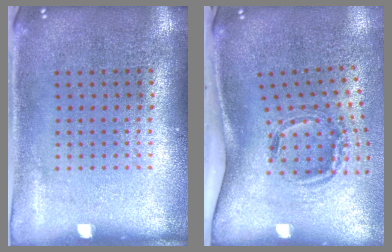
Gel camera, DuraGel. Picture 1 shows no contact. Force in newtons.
{"total": 1.9, "press": 1.2, "slide": 1.4}